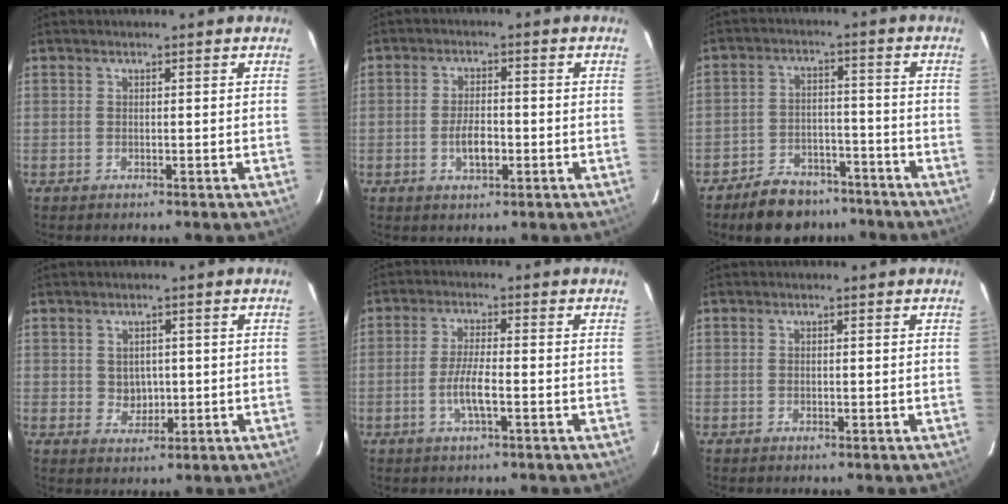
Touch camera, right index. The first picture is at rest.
{"total": 4.7, "force": [-1.5, 2.1, 4.0], "torque": [-0.080, 0.000, -0.023]}
{"total": 11.9, "force": [-9.4, 6.2, 3.8], "torque": [-0.092, 0.017, -0.127]}
{"total": 3.5, "force": [0.2, 3.2, 1.4], "torque": [-0.024, 0.005, 0.011]}
{"total": 5.4, "force": [-1.8, 0.9, 5.0], "torque": [-0.100, -0.003, -0.036]}
{"total": 0.6, "force": [-0.1, 0.5, 0.4], "torque": [-0.008, 0.001, -0.001]}